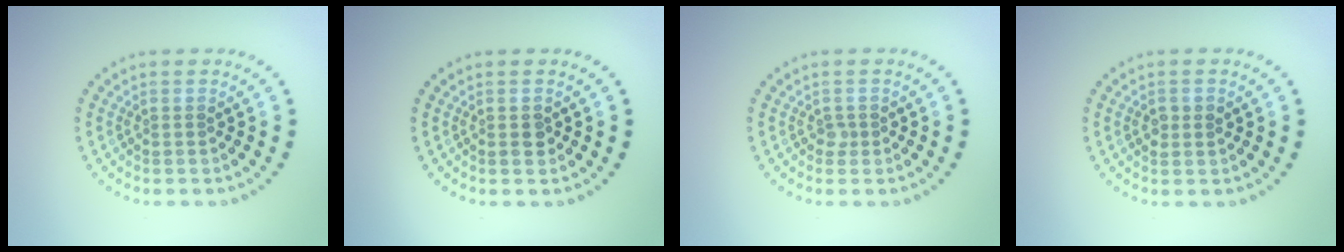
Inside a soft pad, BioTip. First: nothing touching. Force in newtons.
{"total": 1.2, "press": 1.2, "slide": 0.3}
{"total": 0.8, "press": 0.6, "slide": 0.5}
{"total": 1.4, "press": 1.4, "slide": 0.3}